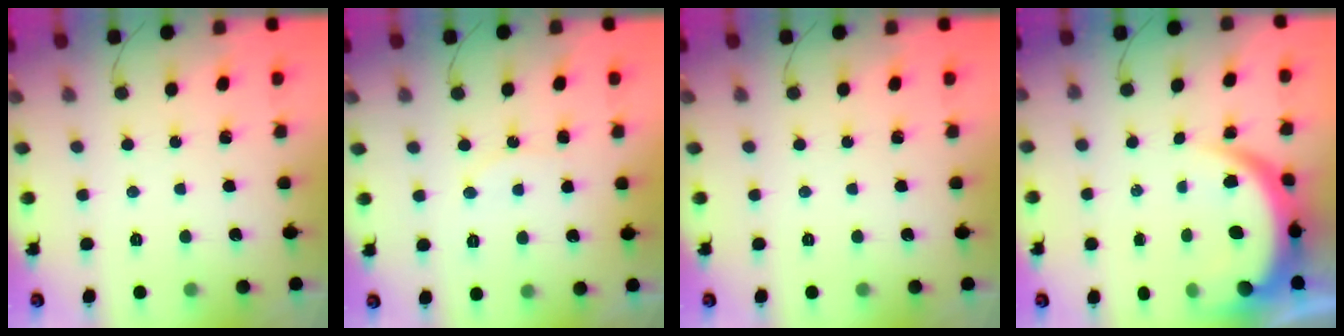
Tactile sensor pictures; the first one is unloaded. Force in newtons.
{"total": 5.9, "press": 5.5, "slide": 2.2}
{"total": 0.0}
{"total": 8.6, "press": 8.5, "slide": 1.1}